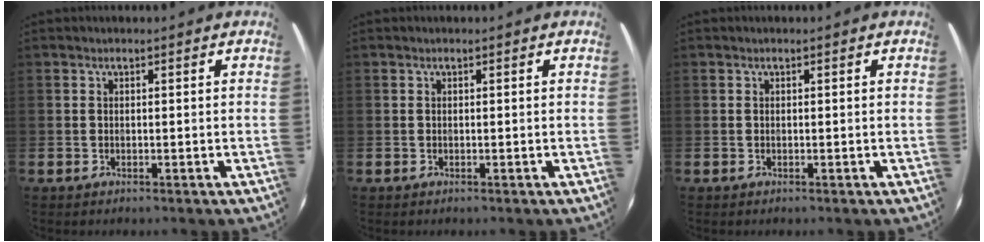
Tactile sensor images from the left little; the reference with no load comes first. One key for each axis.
{"total": 0.0}
{"total": 0.0}